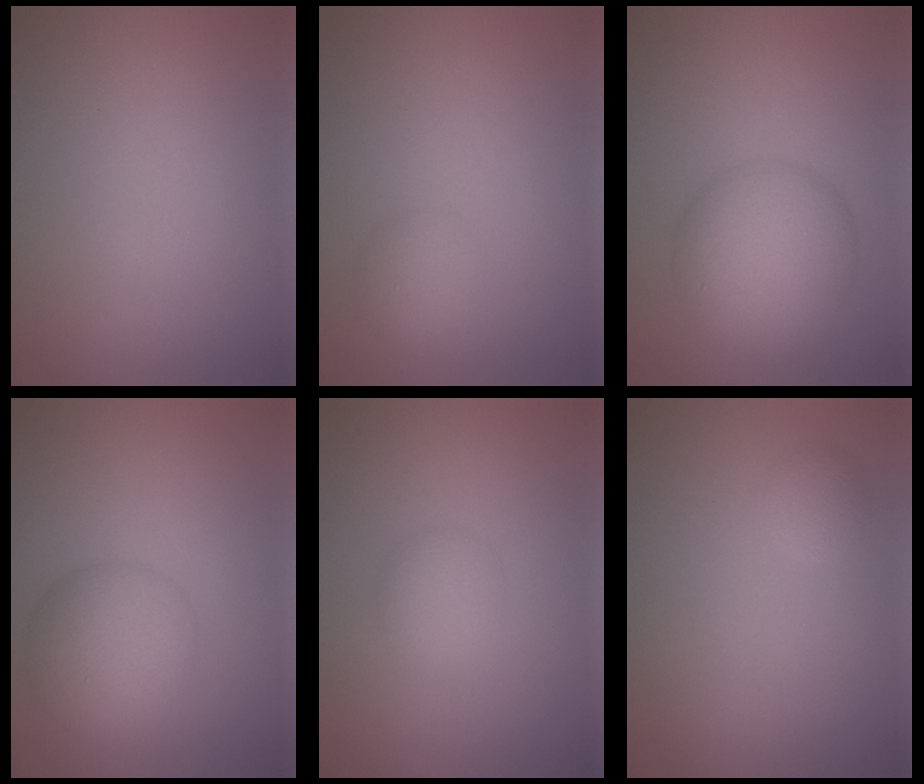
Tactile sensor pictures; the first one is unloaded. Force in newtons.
{"total": 1.9, "press": 1.9, "slide": 0.1}
{"total": 7.5, "press": 7.5, "slide": 0.0}
{"total": 5.3, "press": 5.3, "slide": 0.2}
{"total": 2.1, "press": 2.1, "slide": 0.1}
{"total": 1.3, "press": 1.3, "slide": 0.0}